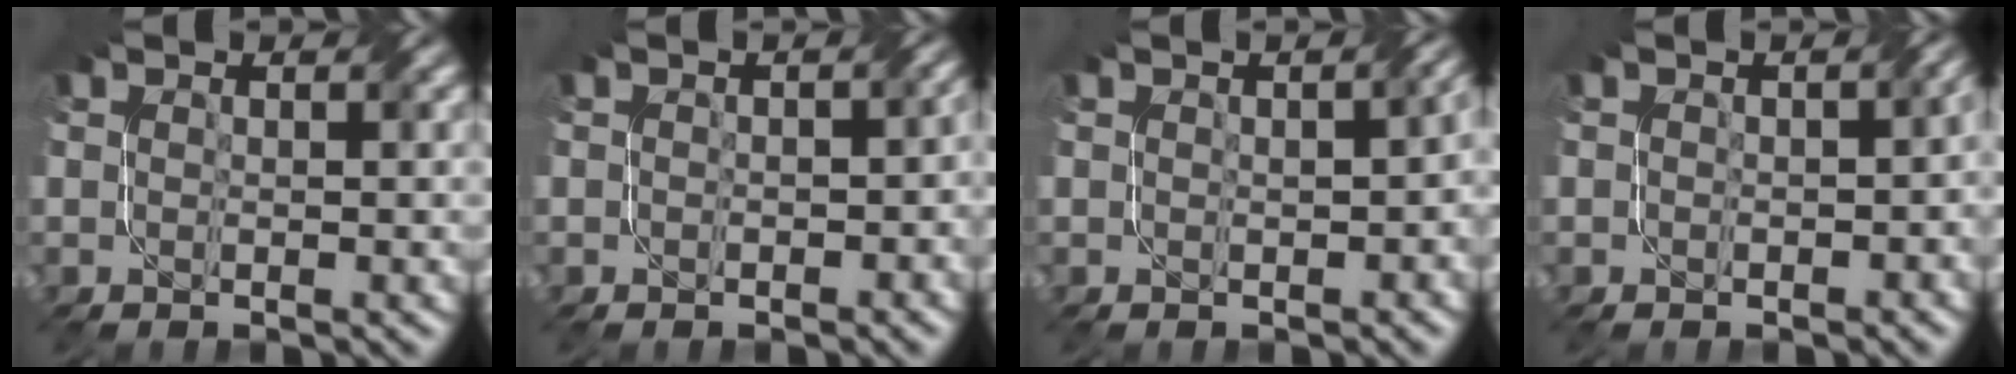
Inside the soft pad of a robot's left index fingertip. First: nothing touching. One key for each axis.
{"total": 2.7, "fx": -0.2, "fy": 1.8, "fz": 2.1, "tx": -0.011, "ty": -0.003, "tz": 0.002}
{"total": 3.5, "fx": 0.1, "fy": 1.8, "fz": 3.0, "tx": -0.025, "ty": 0.002, "tz": 0.012}
{"total": 3.1, "fx": -0.1, "fy": 2.0, "fz": 2.4, "tx": -0.013, "ty": -0.001, "tz": 0.002}